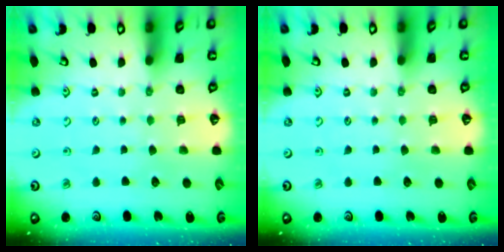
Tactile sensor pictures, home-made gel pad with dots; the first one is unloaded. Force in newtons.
{"total": 0.0}